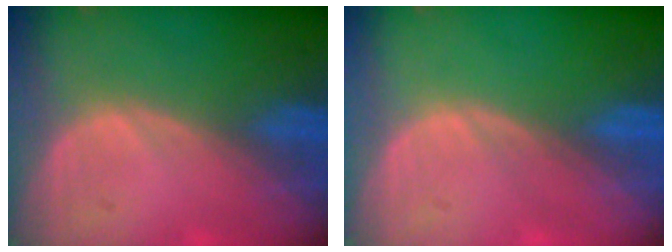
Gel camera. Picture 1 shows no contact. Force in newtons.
{"total": 0.0}